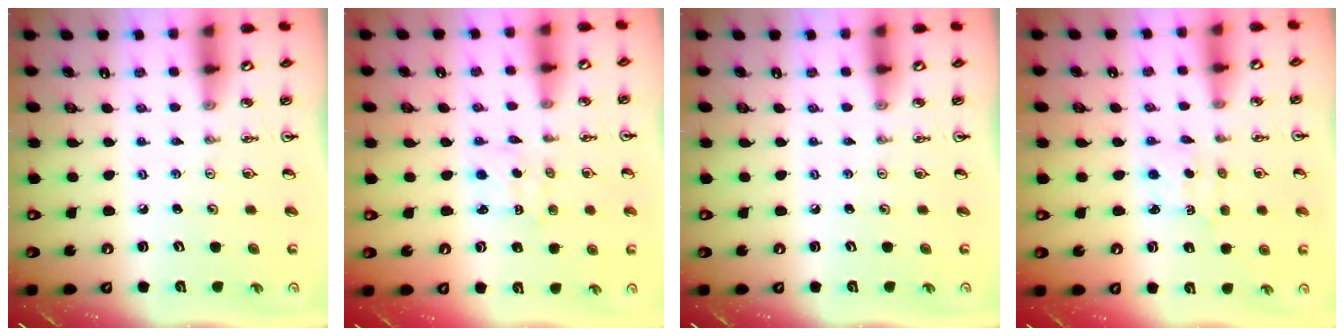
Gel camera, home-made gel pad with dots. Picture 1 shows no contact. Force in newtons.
{"total": 2.1, "press": 2.1, "slide": 0.3}
{"total": 0.0}
{"total": 1.8, "press": 1.8, "slide": 0.2}